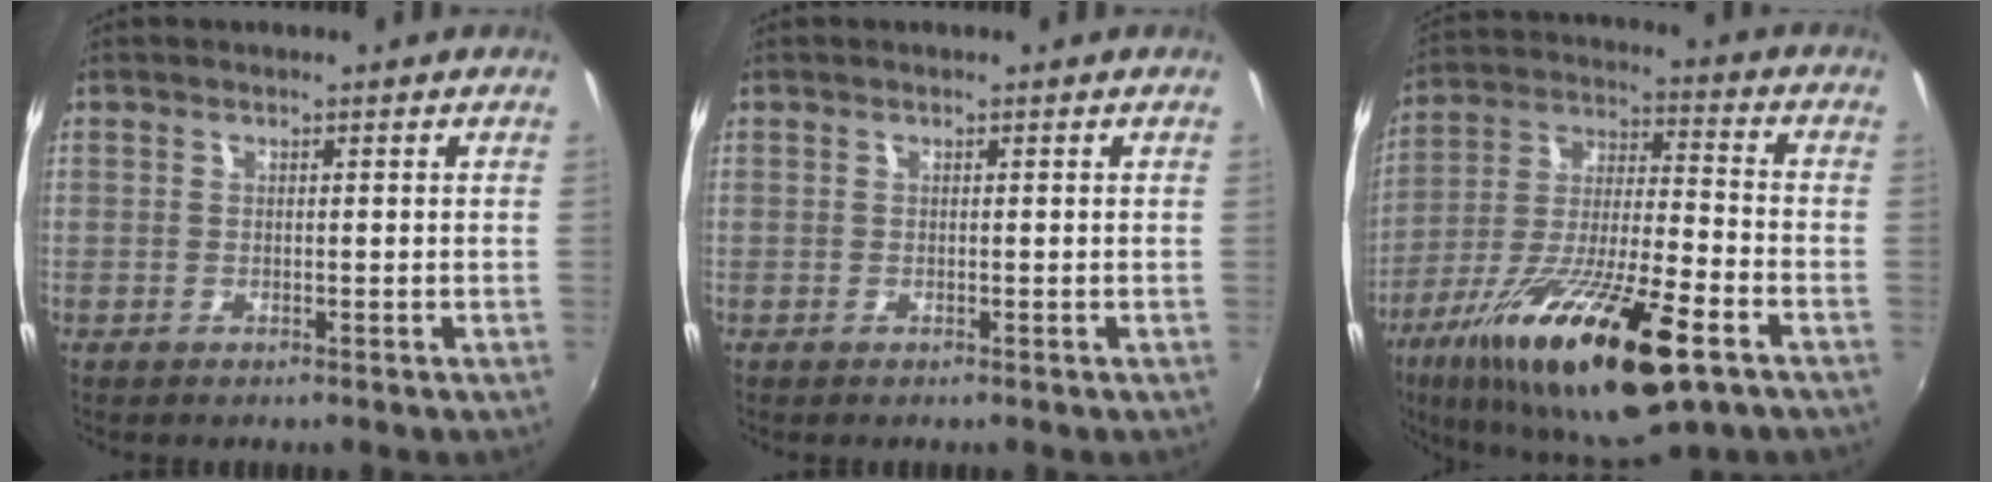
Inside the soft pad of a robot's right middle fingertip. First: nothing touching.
{"total": 0.0}
{"total": 24.5, "force": [-13.2, 5.8, 19.8], "torque": [-0.359, -0.051, -0.231]}